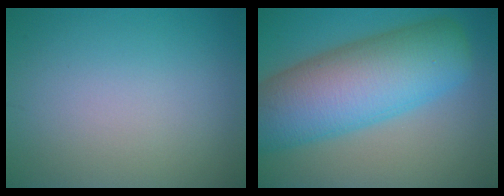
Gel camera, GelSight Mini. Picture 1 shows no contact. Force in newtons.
{"total": 11.8, "press": 11.8, "slide": 0.3}